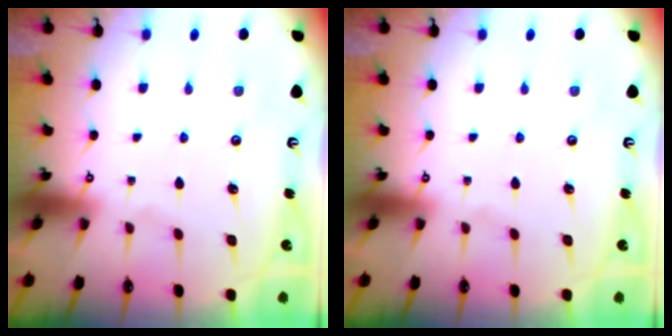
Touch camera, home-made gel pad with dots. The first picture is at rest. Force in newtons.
{"total": 0.0}